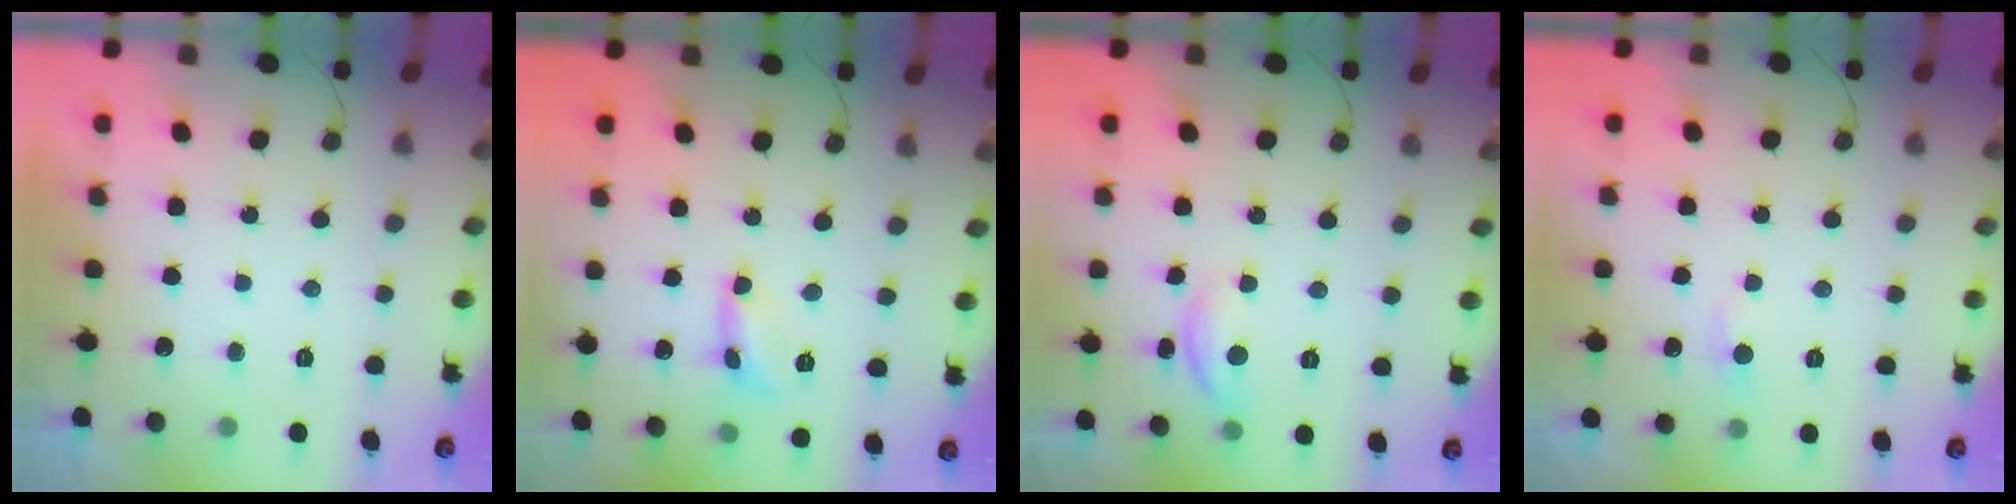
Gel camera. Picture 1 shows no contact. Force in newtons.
{"total": 3.6, "press": 3.6, "slide": 0.4}
{"total": 7.7, "press": 7.7, "slide": 0.7}
{"total": 3.9, "press": 3.9, "slide": 0.5}